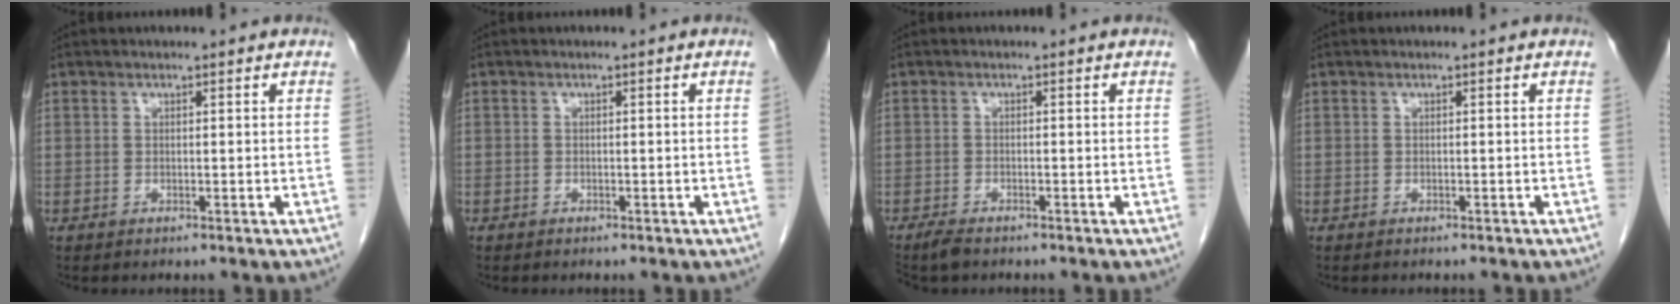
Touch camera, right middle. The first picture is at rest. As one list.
[{"total": 0.0}, {"total": 2.4, "force": [-2.0, 0.6, 1.1], "torque": [-0.025, -0.006, -0.034]}, {"total": 1.2, "force": [-1.0, 0.3, 0.5], "torque": [-0.013, -0.003, -0.013]}]